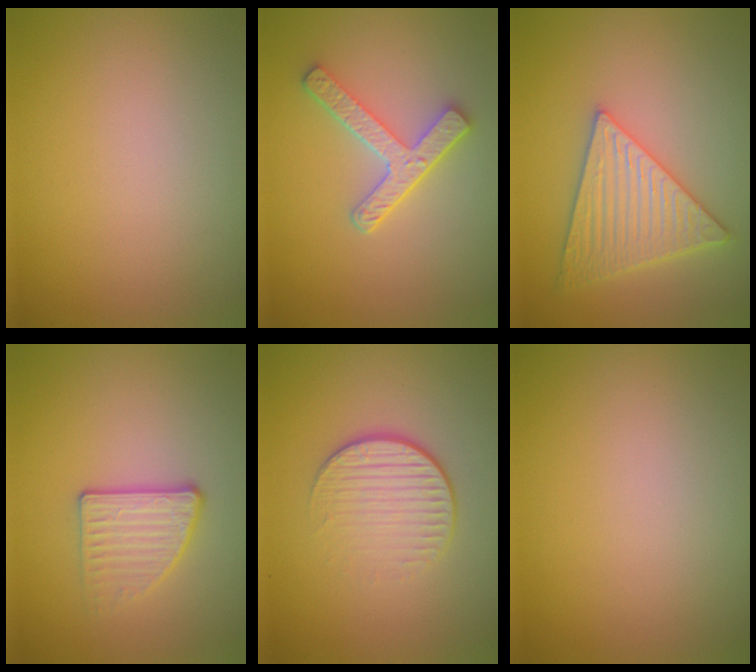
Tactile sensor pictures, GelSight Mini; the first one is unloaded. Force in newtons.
{"total": 3.7, "press": 3.2, "slide": 2.0}
{"total": 5.3, "press": 4.7, "slide": 2.3}
{"total": 2.8, "press": 2.3, "slide": 1.5}
{"total": 4.2, "press": 2.6, "slide": 3.2}
{"total": 0.0}